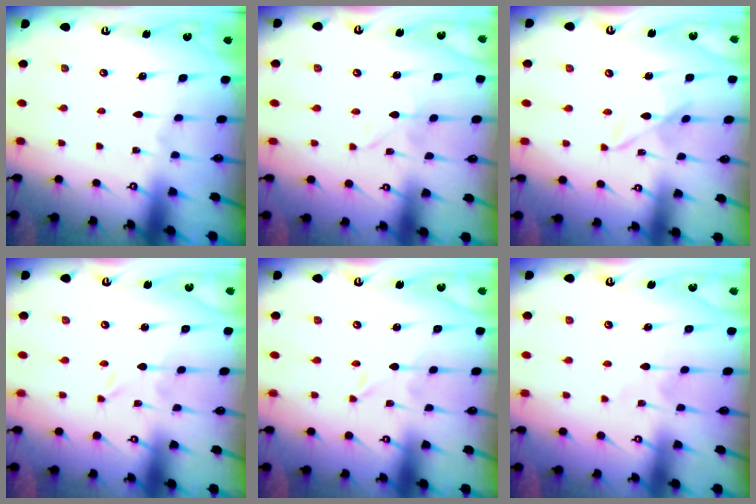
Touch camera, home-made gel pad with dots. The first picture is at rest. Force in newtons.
{"total": 2.1, "press": 2.1, "slide": 0.2}
{"total": 5.3, "press": 5.3, "slide": 0.3}
{"total": 0.0}
{"total": 0.0}
{"total": 2.7, "press": 2.7, "slide": 0.3}